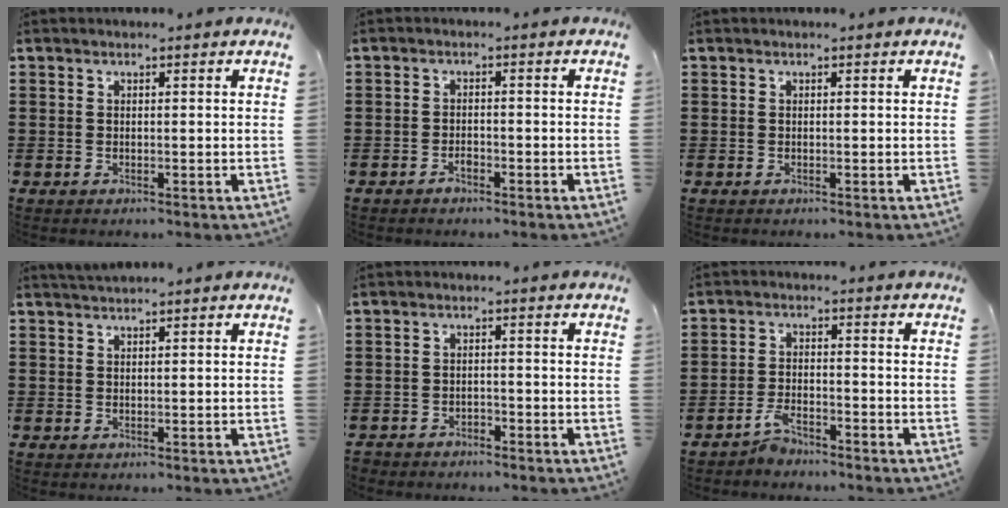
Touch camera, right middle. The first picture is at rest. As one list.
[{"total": 1.5, "force": [-1.2, 0.5, 0.7], "torque": [-0.018, 0.001, -0.024]}, {"total": 0.0}, {"total": 1.5, "force": [1.4, -0.1, 0.5], "torque": [-0.012, 0.000, 0.027]}, {"total": 1.9, "force": [-1.9, 0.4, -0.1], "torque": [-0.007, -0.001, -0.041]}, {"total": 3.4, "force": [-3.1, 0.7, 1.1], "torque": [-0.029, 0.007, -0.065]}]